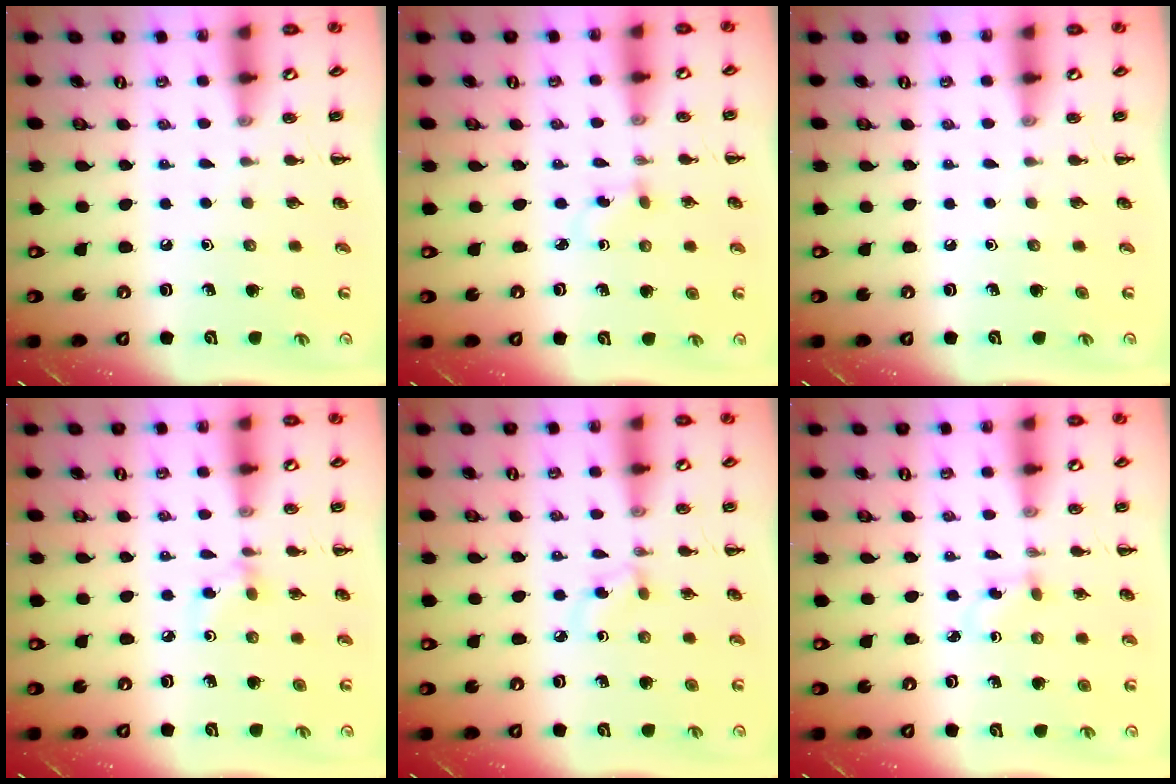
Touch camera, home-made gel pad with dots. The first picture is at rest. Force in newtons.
{"total": 1.9, "press": 1.6, "slide": 0.9}
{"total": 0.0}
{"total": 3.0, "press": 2.8, "slide": 0.9}
{"total": 2.9, "press": 2.7, "slide": 1.2}
{"total": 1.9, "press": 1.6, "slide": 0.9}